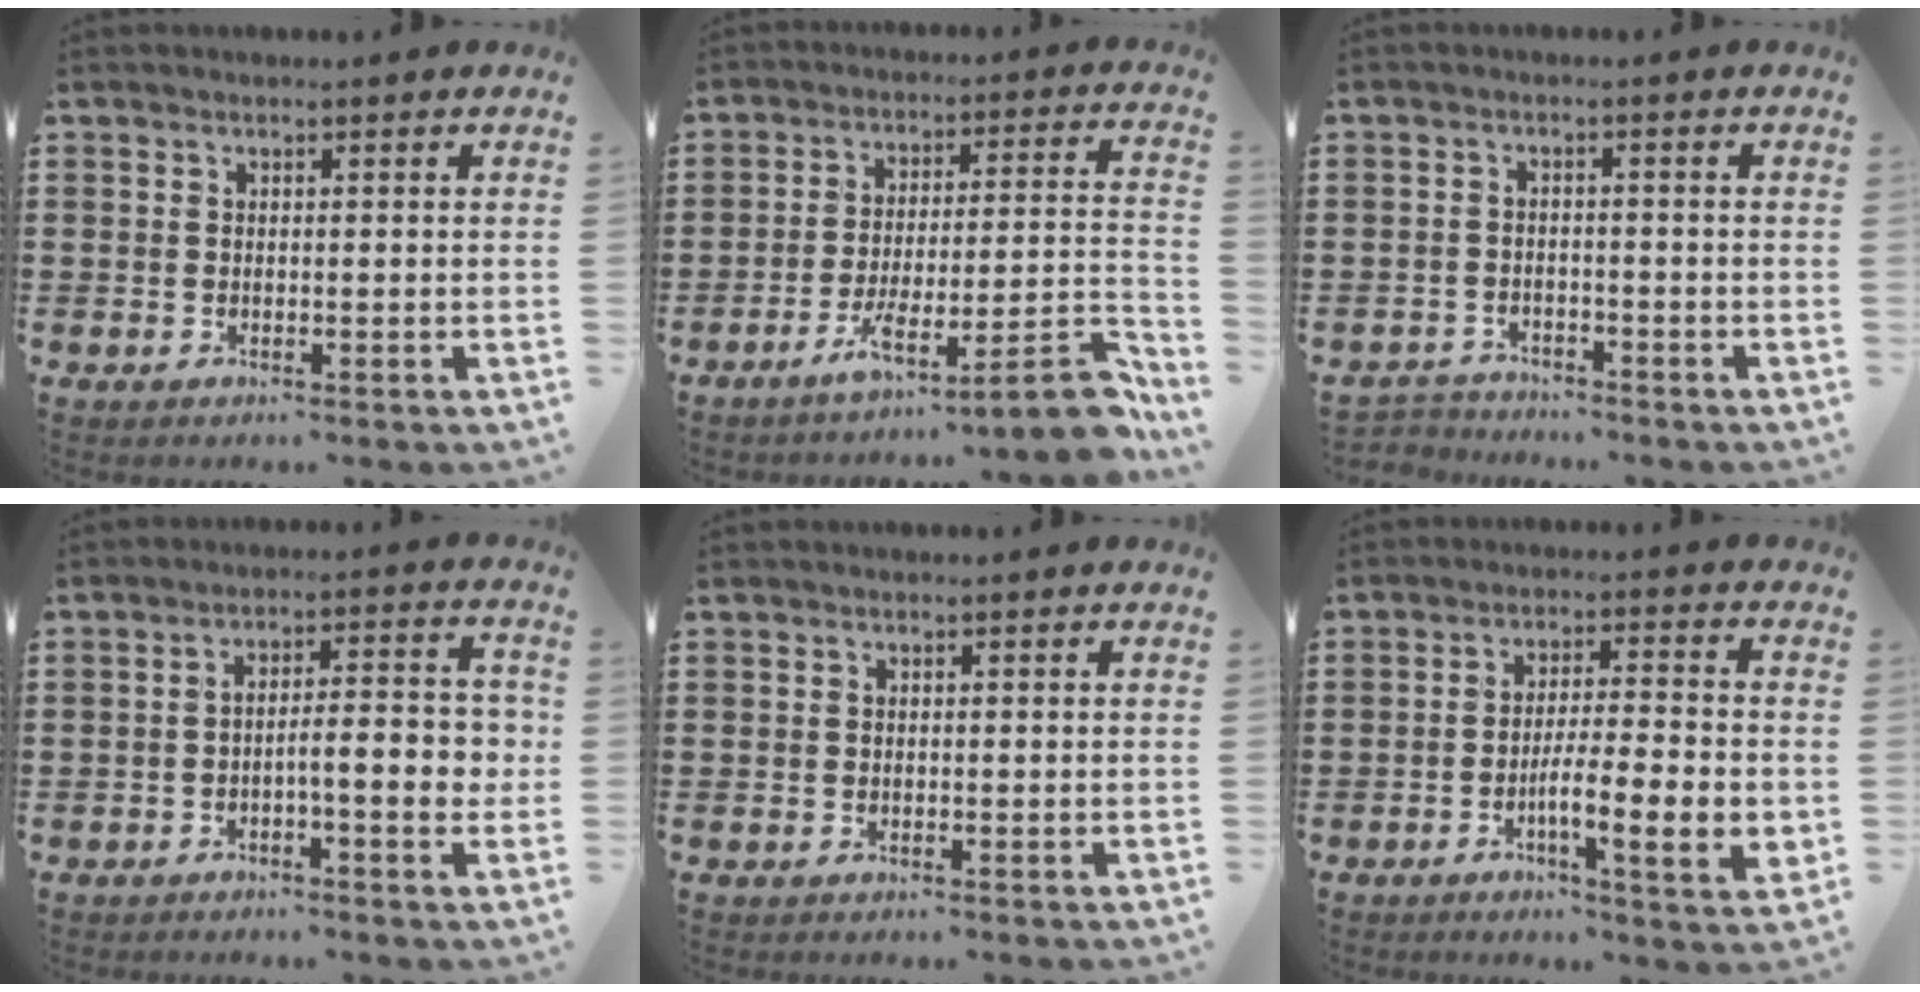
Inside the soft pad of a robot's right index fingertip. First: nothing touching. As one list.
[{"total": 10.4, "force": [-7.0, 1.0, 7.6], "torque": [-0.115, 0.005, -0.130]}, {"total": 2.2, "force": [-2.2, 0.4, -0.3], "torque": [-0.001, 0.002, -0.050]}, {"total": 6.4, "force": [-1.8, 1.5, 5.9], "torque": [-0.084, -0.001, -0.036]}, {"total": 0.0}, {"total": 8.8, "force": [-2.7, 1.4, 8.2], "torque": [-0.135, -0.009, -0.049]}]